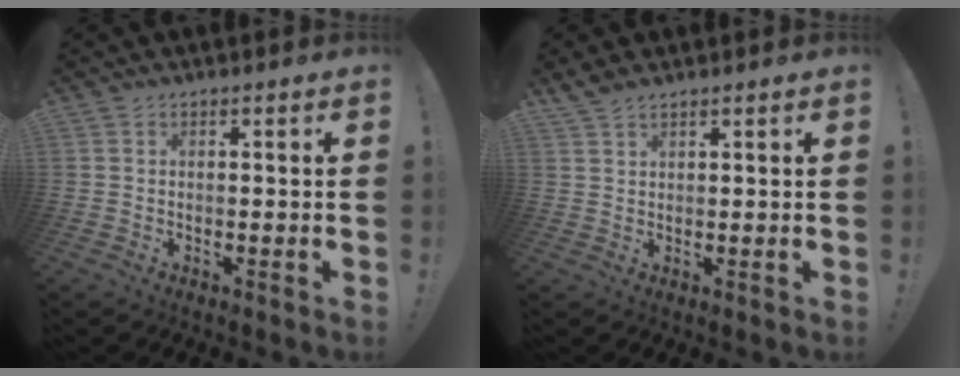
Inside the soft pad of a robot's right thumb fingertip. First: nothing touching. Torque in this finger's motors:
{"motor_torque": [-0.32, 0.34, 0.09, 0.13, 0.07]}